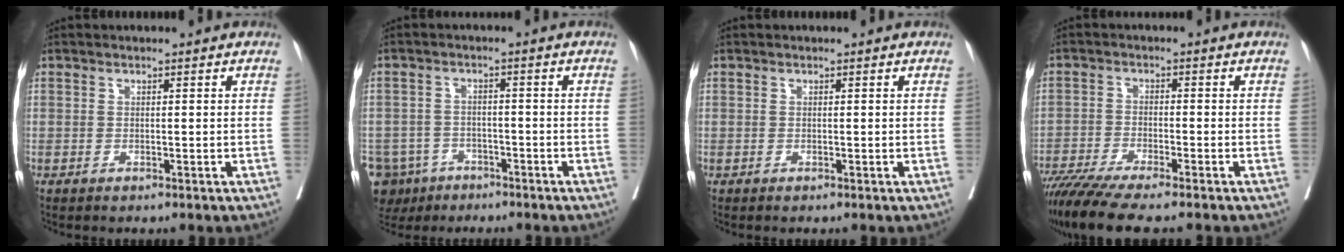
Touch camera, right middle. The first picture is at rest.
{"total": 10.3, "force": [-6.6, 7.5, 2.4], "torque": [-0.068, -0.003, -0.101]}
{"total": 0.0}
{"total": 9.9, "force": [-8.3, 0.1, 5.5], "torque": [-0.086, -0.023, -0.139]}